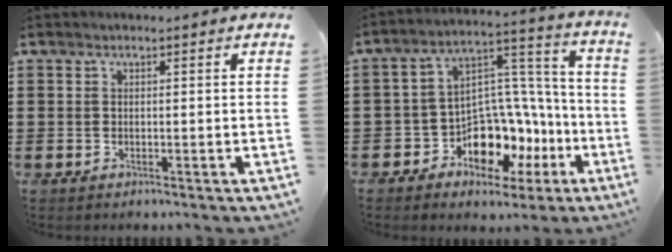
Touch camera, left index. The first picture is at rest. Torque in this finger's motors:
{"motor_torque": [1.58, 0.56, 0.72, 0.14]}